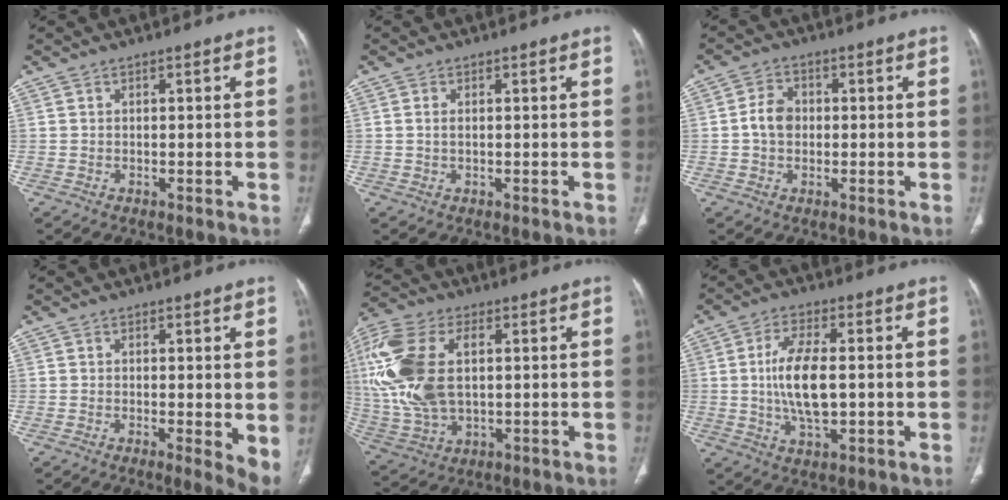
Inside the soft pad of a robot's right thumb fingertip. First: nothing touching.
{"total": 1.1, "force": [0.2, 0.6, 1.0], "torque": [-0.023, 0.001, 0.004]}
{"total": 4.9, "force": [-0.1, 3.9, 3.1], "torque": [-0.046, 0.012, -0.007]}
{"total": 4.8, "force": [0.1, 1.4, 4.6], "torque": [-0.064, -0.014, 0.001]}
{"total": 20.2, "force": [3.1, 11.4, 16.3], "torque": [-0.379, -0.001, 0.059]}
{"total": 10.6, "force": [0.1, 4.6, 9.5], "torque": [-0.182, -0.003, 0.003]}